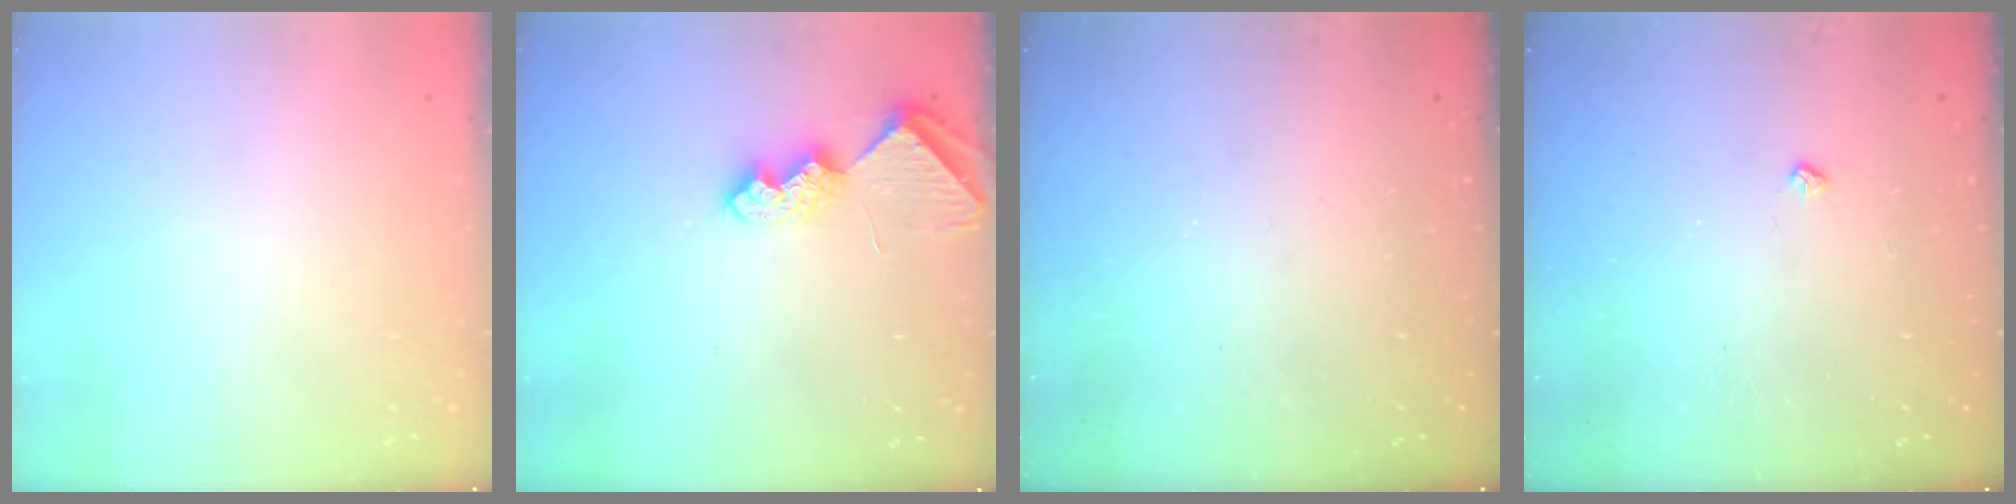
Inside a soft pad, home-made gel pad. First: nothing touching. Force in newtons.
{"total": 7.9, "press": 7.8, "slide": 0.5}
{"total": 0.0}
{"total": 2.6, "press": 2.5, "slide": 0.5}